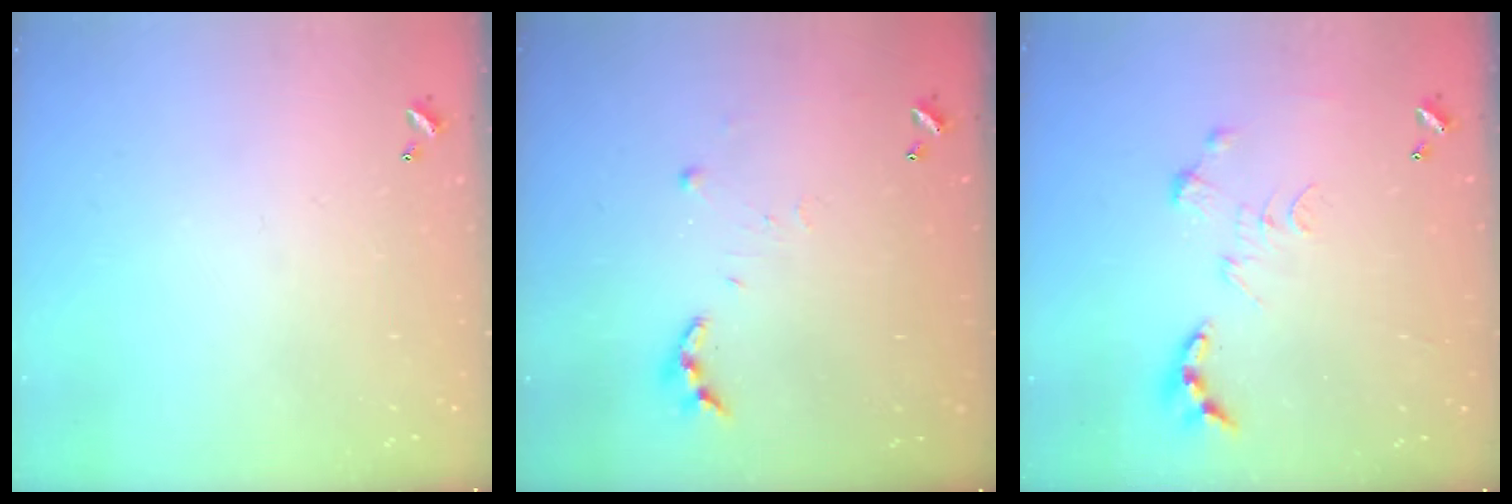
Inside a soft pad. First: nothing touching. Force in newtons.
{"total": 5.8, "press": 5.8, "slide": 0.6}
{"total": 0.0}